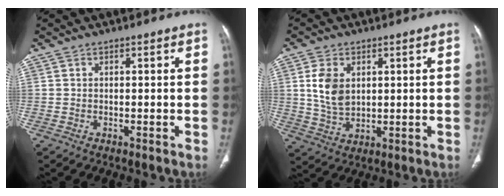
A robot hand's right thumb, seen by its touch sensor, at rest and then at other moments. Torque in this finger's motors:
{"motor_torque": [-0.40, 0.85, -0.04, -0.04, 0.17]}